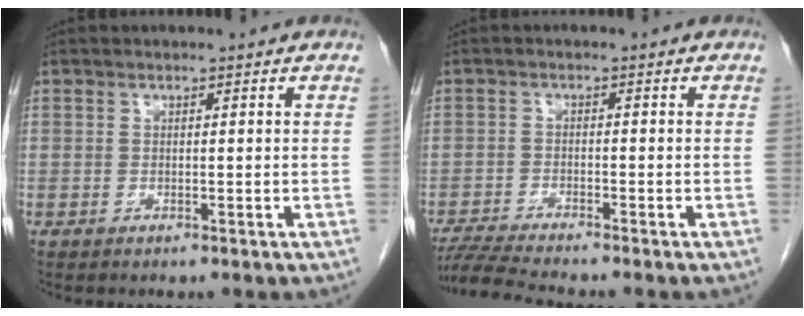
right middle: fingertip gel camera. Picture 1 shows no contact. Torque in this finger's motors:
{"motor_torque": [0.03, -0.02, 0.00, 0.00]}